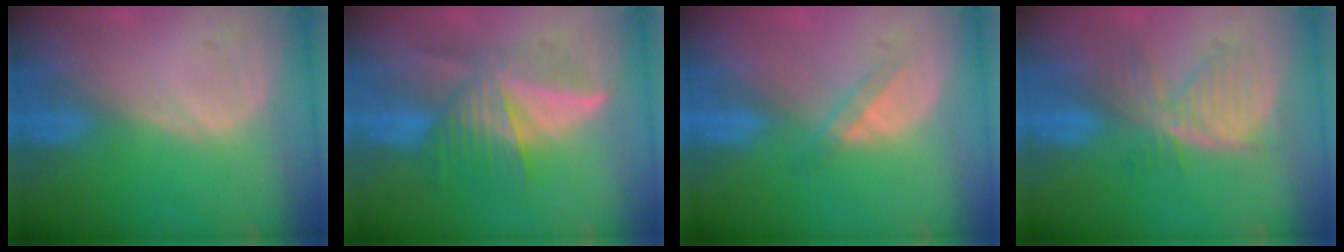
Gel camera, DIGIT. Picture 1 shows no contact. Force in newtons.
{"total": 6.8, "press": 6.8, "slide": 0.4}
{"total": 2.4, "press": 2.2, "slide": 1.1}
{"total": 6.8, "press": 6.3, "slide": 2.6}